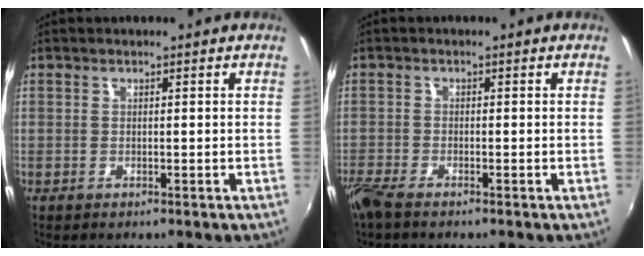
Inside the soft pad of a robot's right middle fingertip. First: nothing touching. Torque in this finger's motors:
{"motor_torque": [1.07, -1.07, 0.62, 0.21]}